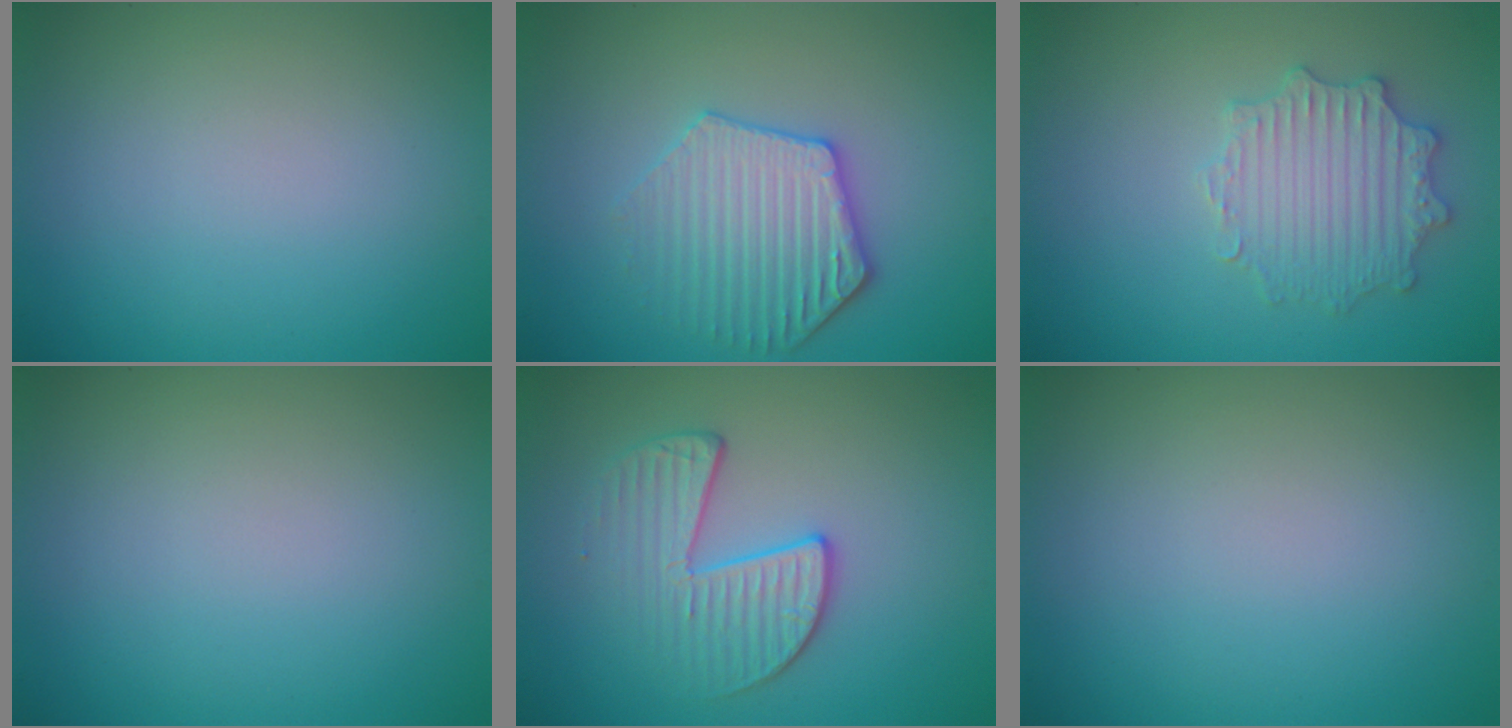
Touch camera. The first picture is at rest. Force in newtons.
{"total": 3.9, "press": 3.7, "slide": 1.2}
{"total": 3.5, "press": 3.4, "slide": 0.9}
{"total": 0.0}
{"total": 3.5, "press": 3.1, "slide": 1.8}
{"total": 0.0}